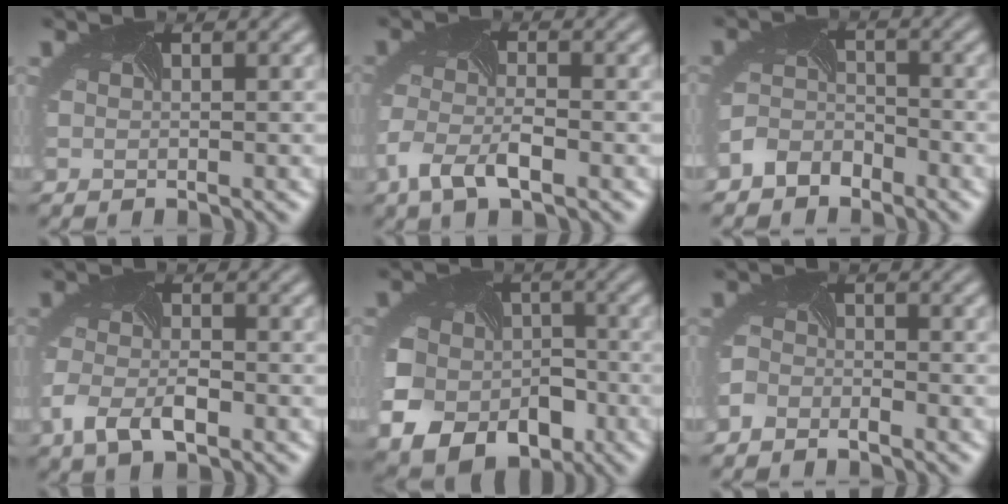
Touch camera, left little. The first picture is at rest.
{"total": 3.9, "force": [-2.3, 1.3, 2.8], "torque": [-0.067, -0.010, -0.049]}
{"total": 3.1, "force": [-2.6, 1.6, 0.4], "torque": [-0.012, -0.002, -0.058]}
{"total": 3.8, "force": [-2.1, 1.7, 2.7], "torque": [-0.065, -0.011, -0.041]}
{"total": 12.6, "force": [-5.5, 9.9, 5.5], "torque": [-0.117, -0.057, -0.097]}
{"total": 2.1, "force": [-1.9, 0.9, 0.3], "torque": [-0.014, -0.005, -0.045]}